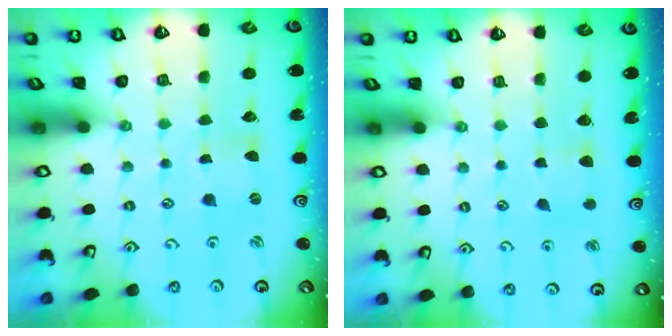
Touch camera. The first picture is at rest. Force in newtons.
{"total": 4.0, "press": 3.9, "slide": 0.5}